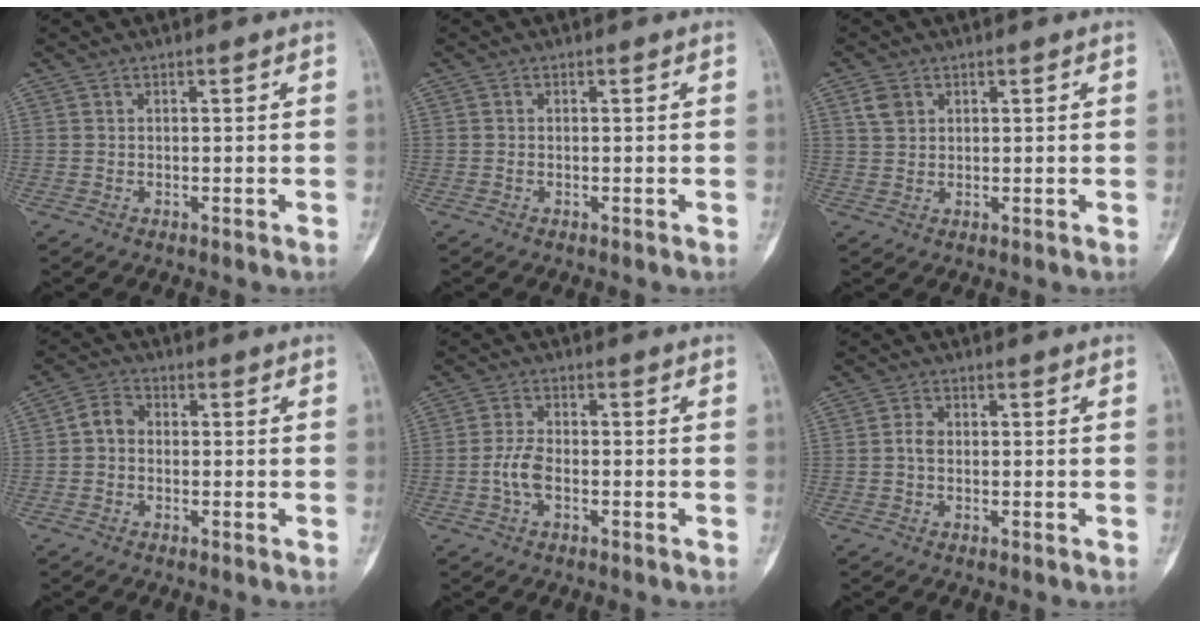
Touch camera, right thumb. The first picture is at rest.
{"total": 0.0}
{"total": 3.0, "force": [1.4, 2.2, 1.4], "torque": [-0.019, 0.002, 0.030]}
{"total": 3.9, "force": [-0.3, 3.1, 2.3], "torque": [-0.033, 0.012, -0.017]}
{"total": 4.3, "force": [-1.2, 2.2, 3.5], "torque": [-0.080, 0.014, -0.027]}
{"total": 2.0, "force": [-0.2, 1.4, 1.4], "torque": [-0.025, 0.005, -0.008]}